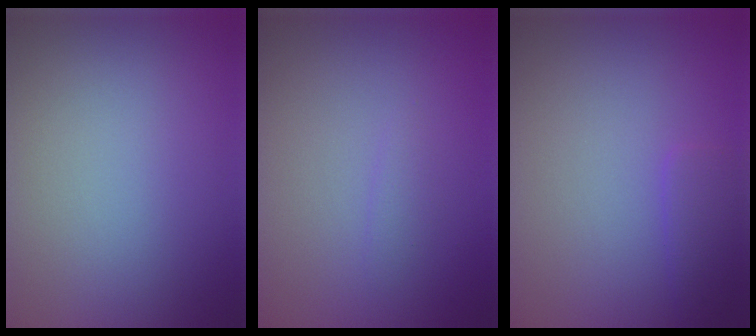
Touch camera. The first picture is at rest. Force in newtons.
{"total": 0.7, "press": 0.7, "slide": 0.0}
{"total": 1.6, "press": 1.6, "slide": 0.0}